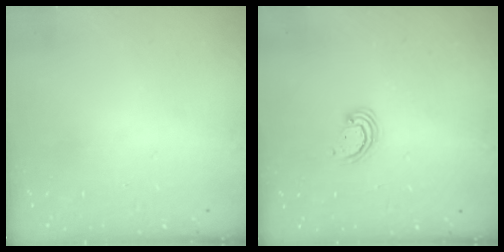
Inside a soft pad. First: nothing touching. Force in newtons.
{"total": 2.8, "press": 2.8, "slide": 0.3}